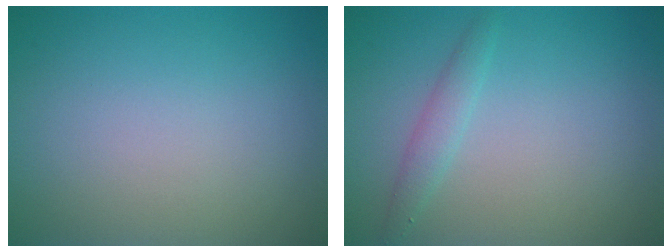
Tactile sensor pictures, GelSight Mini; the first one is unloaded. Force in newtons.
{"total": 1.5, "press": 1.5, "slide": 0.1}